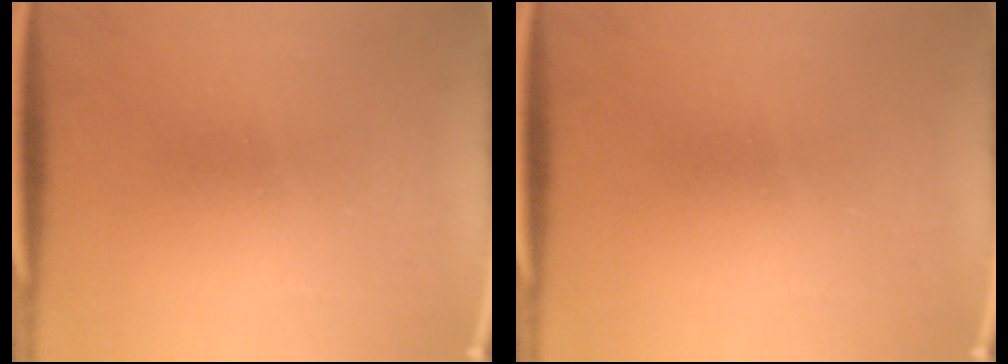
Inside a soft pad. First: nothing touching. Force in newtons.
{"total": 0.0}